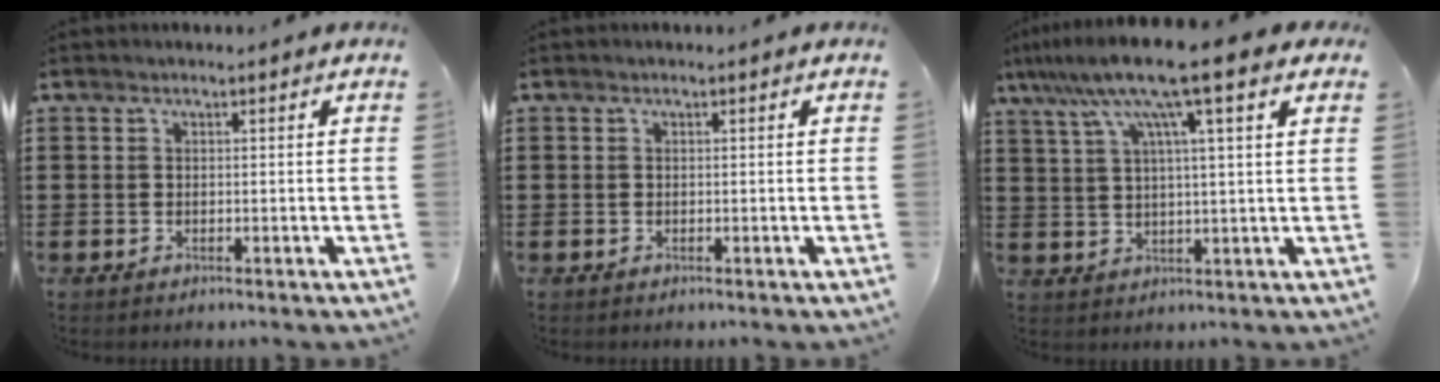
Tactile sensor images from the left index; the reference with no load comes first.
{"total": 0.0}
{"total": 11.4, "force": [7.0, 0.8, 9.0], "torque": [-0.193, -0.008, 0.117]}